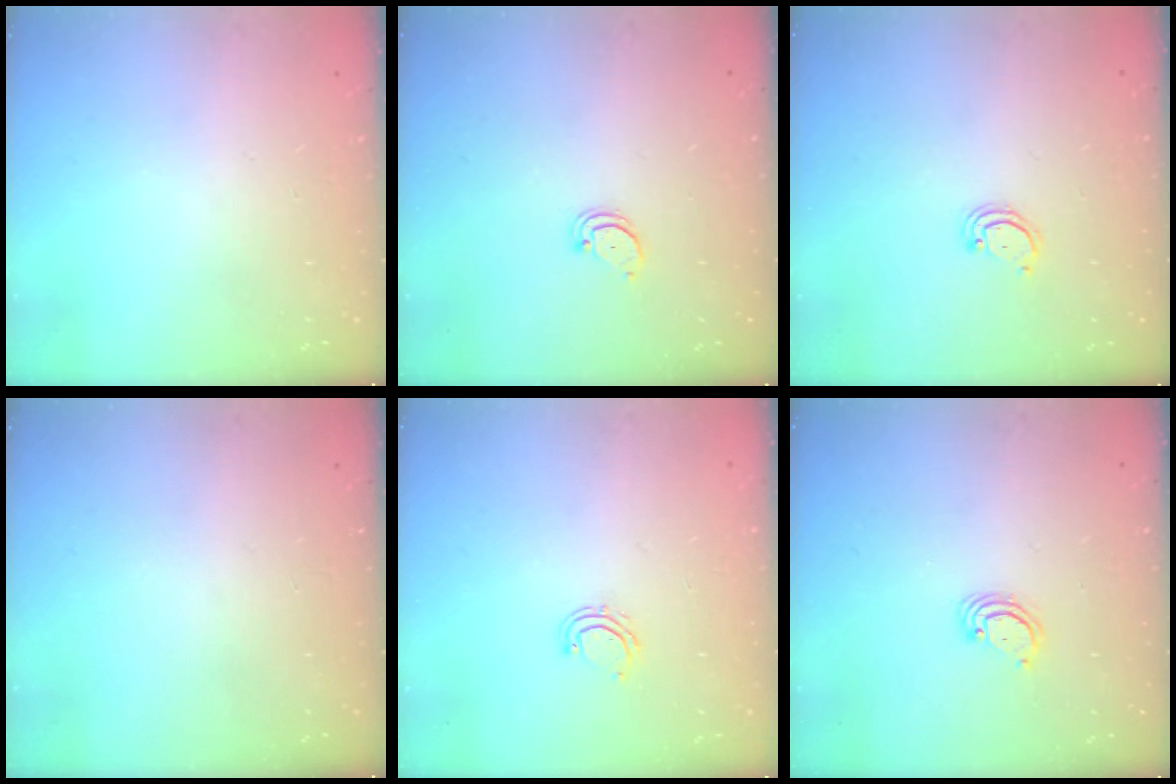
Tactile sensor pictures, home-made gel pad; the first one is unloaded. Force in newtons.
{"total": 1.5, "press": 1.5, "slide": 0.2}
{"total": 2.4, "press": 2.4, "slide": 0.2}
{"total": 0.0}
{"total": 5.9, "press": 5.8, "slide": 1.3}
{"total": 2.8, "press": 2.8, "slide": 0.3}